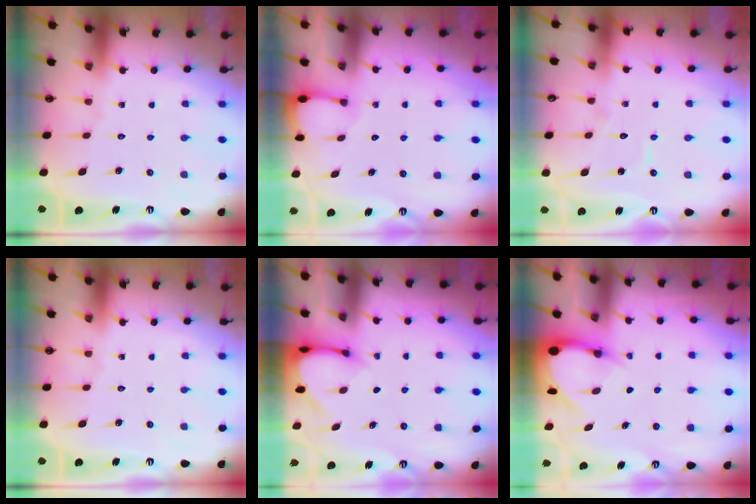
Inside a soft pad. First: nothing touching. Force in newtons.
{"total": 0.9, "press": 0.8, "slide": 0.2}
{"total": 5.6, "press": 5.6, "slide": 0.3}
{"total": 0.0}
{"total": 3.4, "press": 3.4, "slide": 0.3}
{"total": 4.2, "press": 4.2, "slide": 0.3}